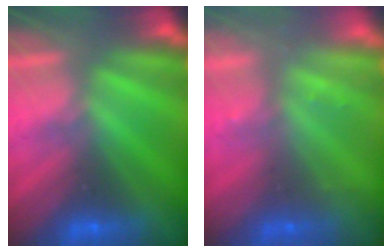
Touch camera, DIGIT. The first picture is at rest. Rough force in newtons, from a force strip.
{"total": 2.3}